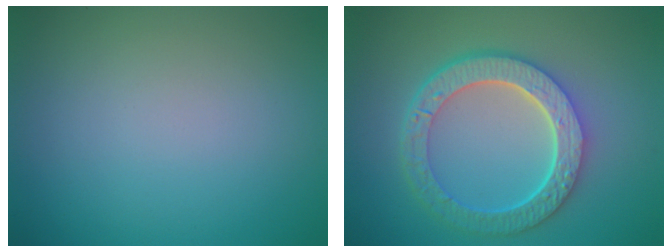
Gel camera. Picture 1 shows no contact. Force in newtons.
{"total": 6.4, "press": 4.9, "slide": 4.1}